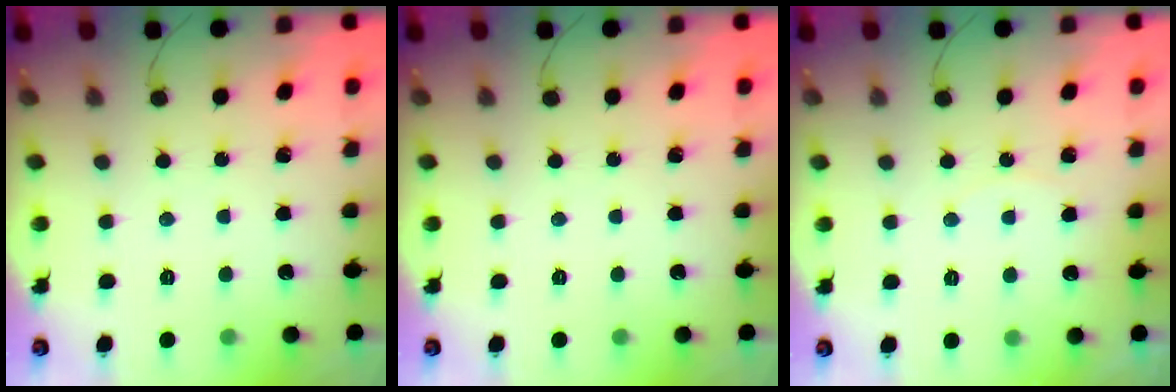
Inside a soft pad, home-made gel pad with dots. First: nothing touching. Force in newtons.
{"total": 0.0}
{"total": 2.2, "press": 2.1, "slide": 0.4}